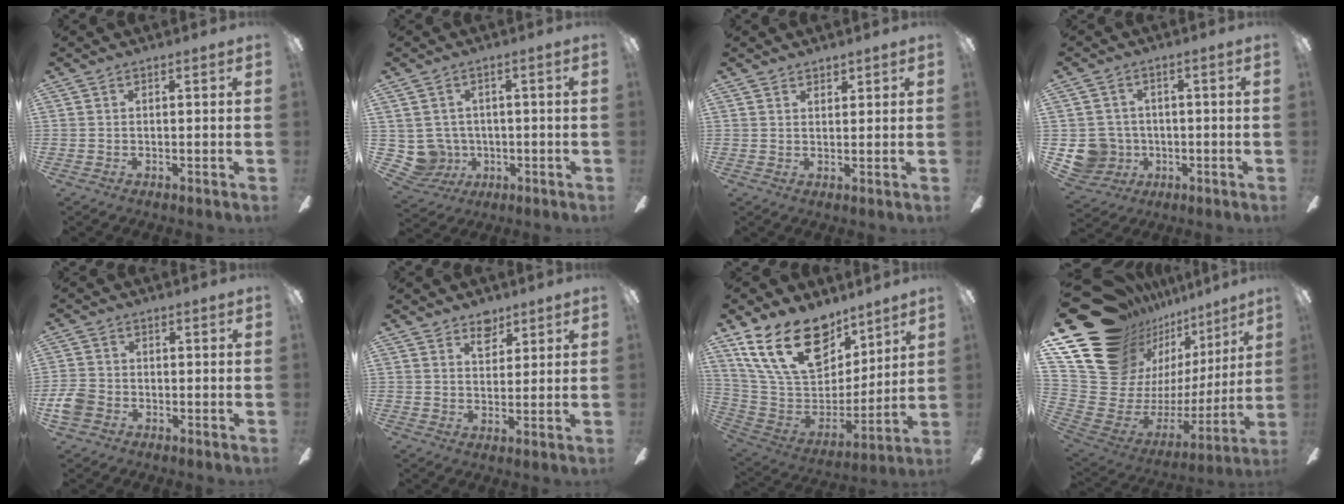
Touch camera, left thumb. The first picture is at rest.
{"total": 6.0, "force": [0.7, 5.9, 0.5], "torque": [-0.053, -0.006, 0.021]}
{"total": 2.1, "force": [1.9, 1.0, -0.1], "torque": [0.001, -0.005, 0.038]}
{"total": 7.8, "force": [-1.2, 7.6, 1.4], "torque": [-0.057, 0.008, -0.014]}
{"total": 5.4, "force": [-2.0, 4.3, 2.7], "torque": [-0.060, 0.013, -0.036]}
{"total": 5.4, "force": [4.1, 3.2, 1.4], "torque": [-0.009, -0.017, 0.071]}
{"total": 24.7, "force": [14.2, 14.3, 14.3], "torque": [-0.257, -0.078, 0.261]}
{"total": 23.5, "force": [14.6, 15.3, 10.3], "torque": [-0.181, -0.132, 0.321]}